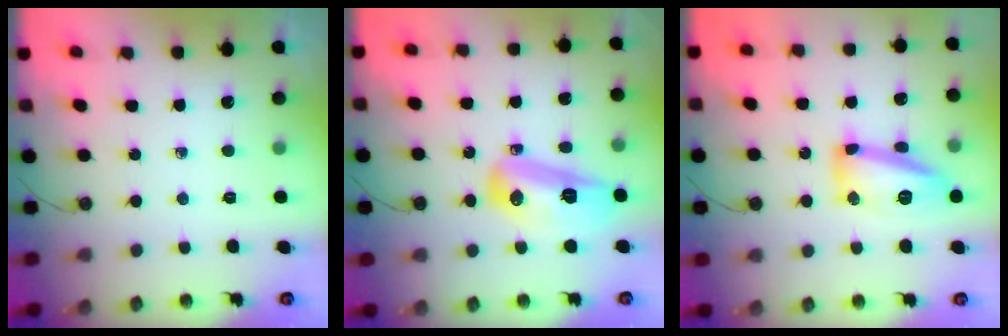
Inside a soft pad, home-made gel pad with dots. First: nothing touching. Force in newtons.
{"total": 12.4, "press": 12.3, "slide": 1.2}
{"total": 14.0, "press": 13.9, "slide": 1.4}